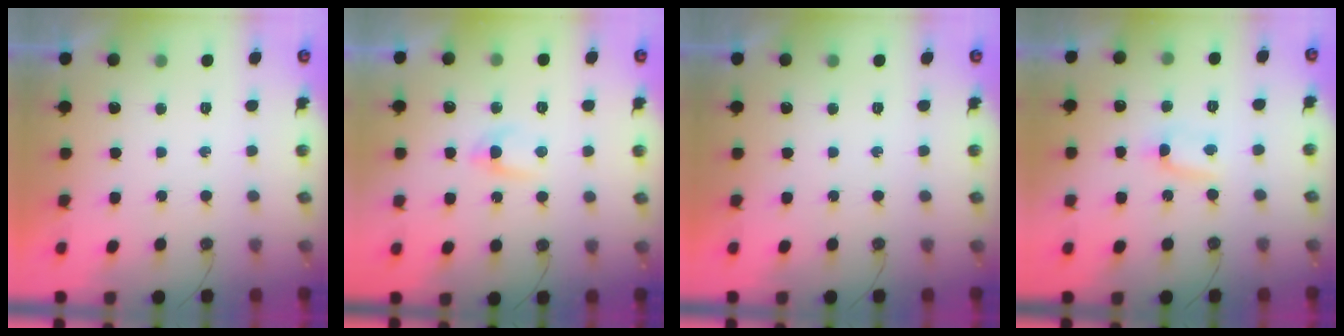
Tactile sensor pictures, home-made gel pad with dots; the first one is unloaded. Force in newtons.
{"total": 3.2, "press": 3.2, "slide": 0.6}
{"total": 0.0}
{"total": 4.3, "press": 4.3, "slide": 0.4}